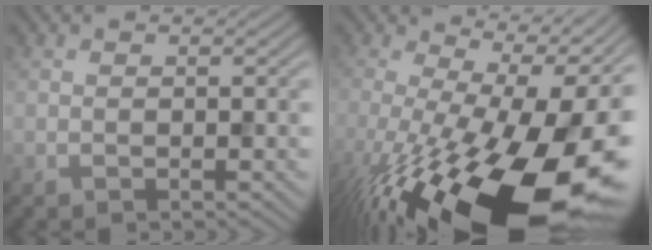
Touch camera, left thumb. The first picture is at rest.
{"total": 20.7, "force": [-6.5, 8.0, 18.0], "torque": [-0.278, -0.043, -0.086]}